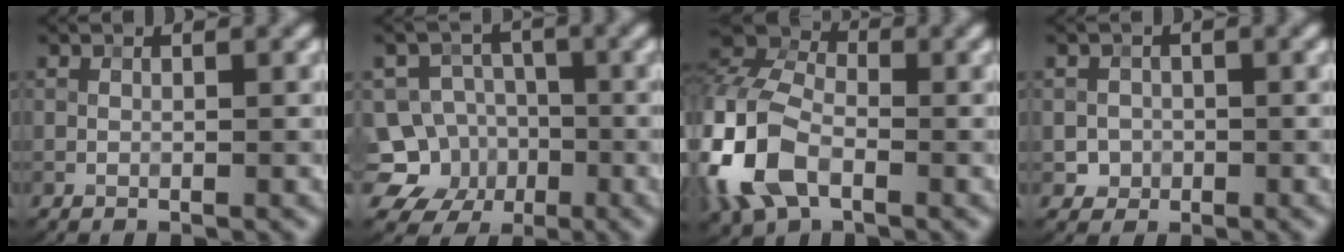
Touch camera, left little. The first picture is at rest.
{"total": 8.8, "force": [-3.2, 8.0, 1.9], "torque": [-0.027, 0.010, -0.079]}
{"total": 9.5, "force": [-3.2, 5.9, 6.8], "torque": [-0.177, 0.000, -0.081]}
{"total": 1.4, "force": [-0.3, 1.4, 0.1], "torque": [0.011, -0.003, 0.001]}